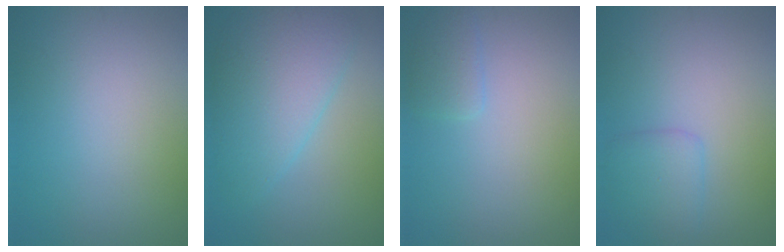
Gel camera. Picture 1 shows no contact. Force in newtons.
{"total": 5.4, "press": 5.4, "slide": 0.3}
{"total": 1.4, "press": 1.4, "slide": 0.1}
{"total": 2.1, "press": 2.1, "slide": 0.1}